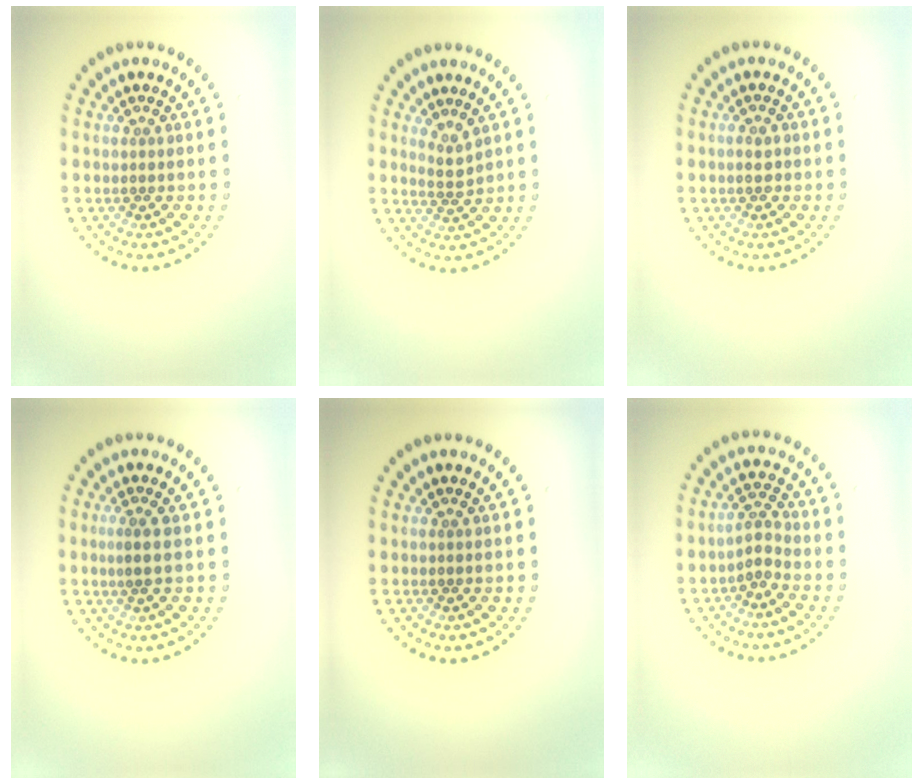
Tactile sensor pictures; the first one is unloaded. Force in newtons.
{"total": 1.6, "press": 1.0, "slide": 1.2}
{"total": 1.1, "press": 1.1, "slide": 0.2}
{"total": 1.2, "press": 1.0, "slide": 0.8}
{"total": 0.0}
{"total": 2.2, "press": 1.6, "slide": 1.5}